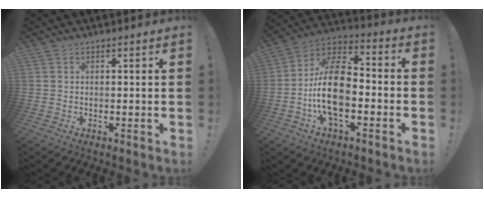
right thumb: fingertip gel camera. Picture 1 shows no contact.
{"total": 17.7, "force": [-3.9, 10.0, 14.1], "torque": [-0.269, 0.027, -0.060]}